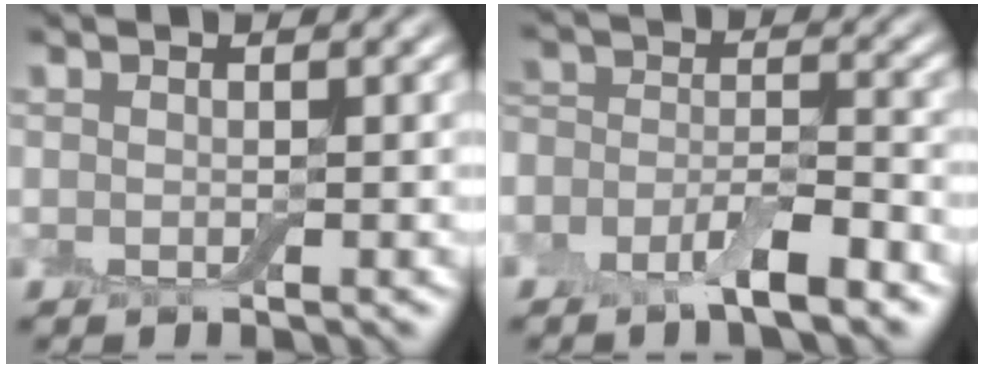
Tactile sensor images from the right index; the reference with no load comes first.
{"total": 5.6, "force": [-3.5, 2.4, 3.8], "torque": [-0.057, 0.001, -0.071]}